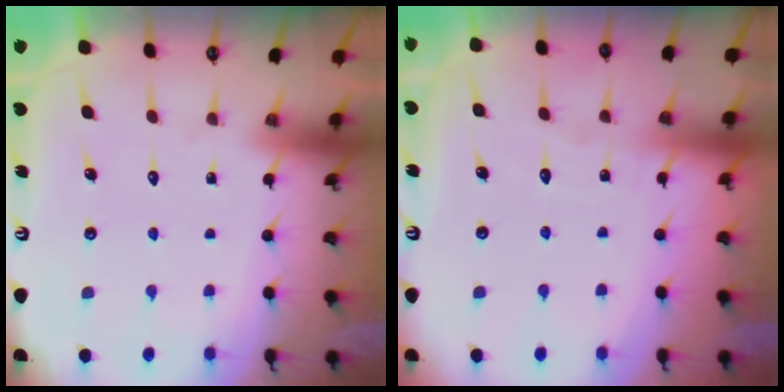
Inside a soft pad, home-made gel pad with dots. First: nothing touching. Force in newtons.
{"total": 3.3, "press": 3.3, "slide": 0.4}